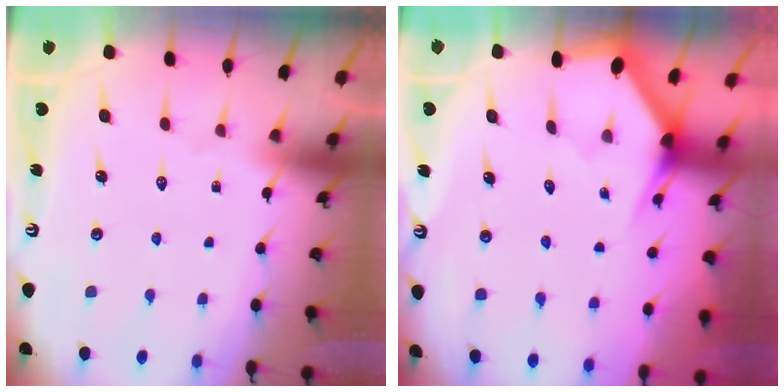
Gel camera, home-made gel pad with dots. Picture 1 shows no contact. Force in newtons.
{"total": 3.2, "press": 3.2, "slide": 0.1}